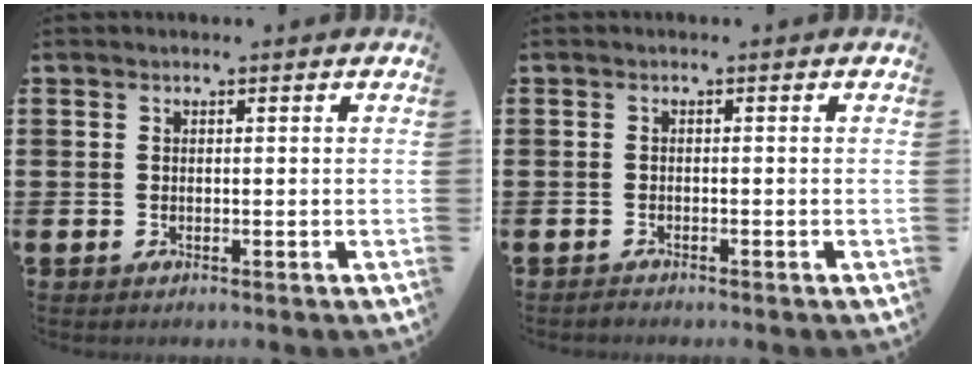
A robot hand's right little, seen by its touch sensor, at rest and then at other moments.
{"total": 0.5, "force": [-0.5, 0.1, 0.0], "torque": [-0.002, -0.002, -0.011]}